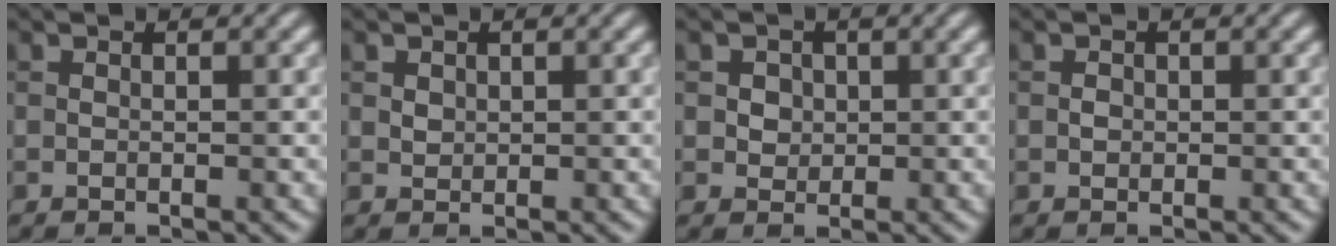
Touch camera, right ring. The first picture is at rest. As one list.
[{"total": 0.9, "force": [0.4, 0.7, 0.3], "torque": [-0.004, -0.002, 0.010]}, {"total": 2.0, "force": [0.6, 1.7, 0.8], "torque": [-0.011, 0.002, 0.016]}, {"total": 0.6, "force": [0.0, 0.6, 0.2], "torque": [-0.001, -0.003, -0.001]}]